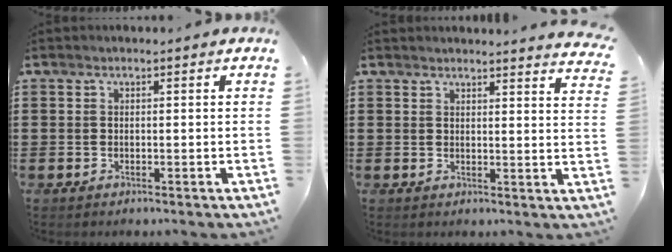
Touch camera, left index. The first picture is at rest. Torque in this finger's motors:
{"motor_torque": [0.37, -0.68, 0.01, 0.03]}